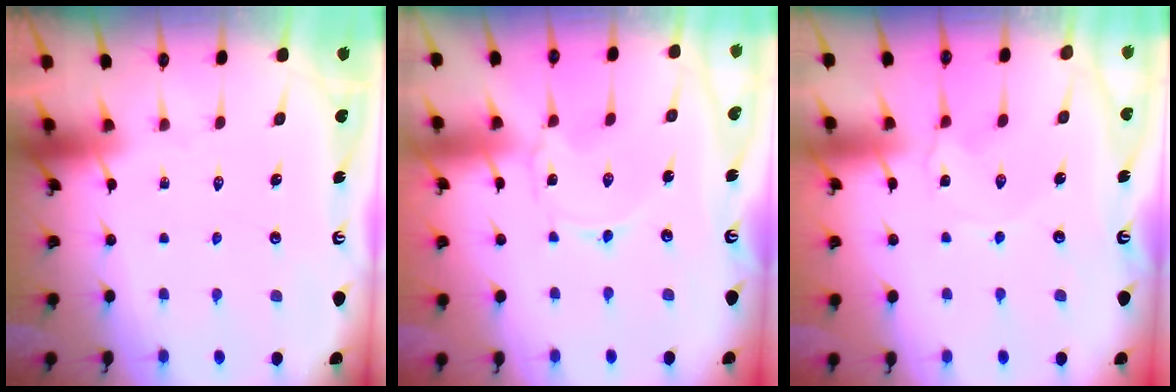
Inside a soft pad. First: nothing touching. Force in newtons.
{"total": 0.0}
{"total": 1.2, "press": 1.1, "slide": 0.3}